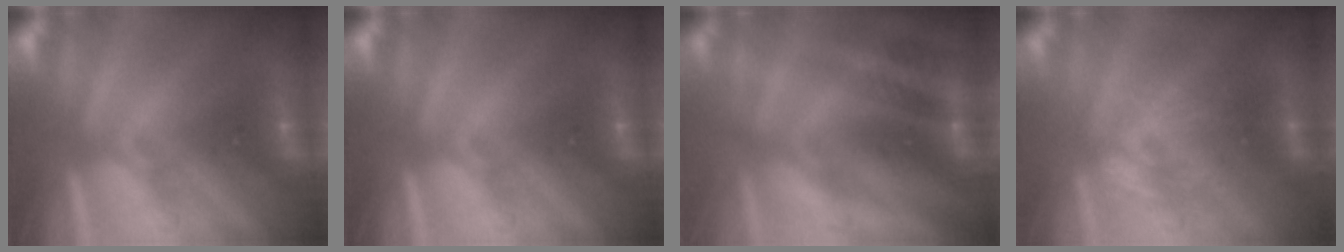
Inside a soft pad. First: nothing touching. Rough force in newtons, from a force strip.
{"total": 0.0}
{"total": 3.3}
{"total": 2.4}